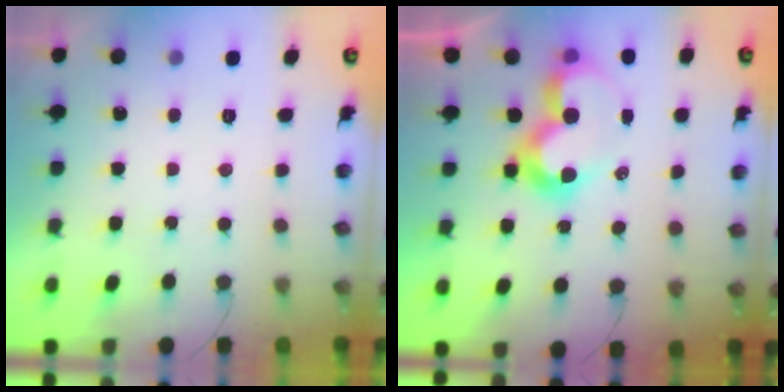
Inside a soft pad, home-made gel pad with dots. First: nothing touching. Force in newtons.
{"total": 10.7, "press": 10.7, "slide": 1.1}